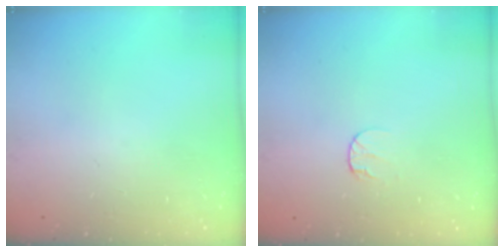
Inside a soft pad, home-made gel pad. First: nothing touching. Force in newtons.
{"total": 5.7, "press": 5.6, "slide": 0.6}